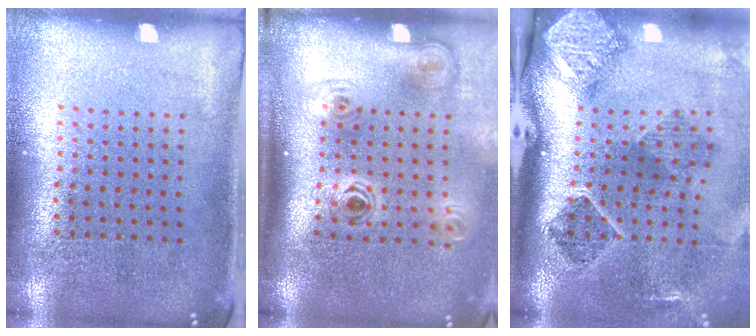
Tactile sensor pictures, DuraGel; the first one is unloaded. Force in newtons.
{"total": 2.1, "press": 1.4, "slide": 1.6}
{"total": 2.9, "press": 1.8, "slide": 2.3}